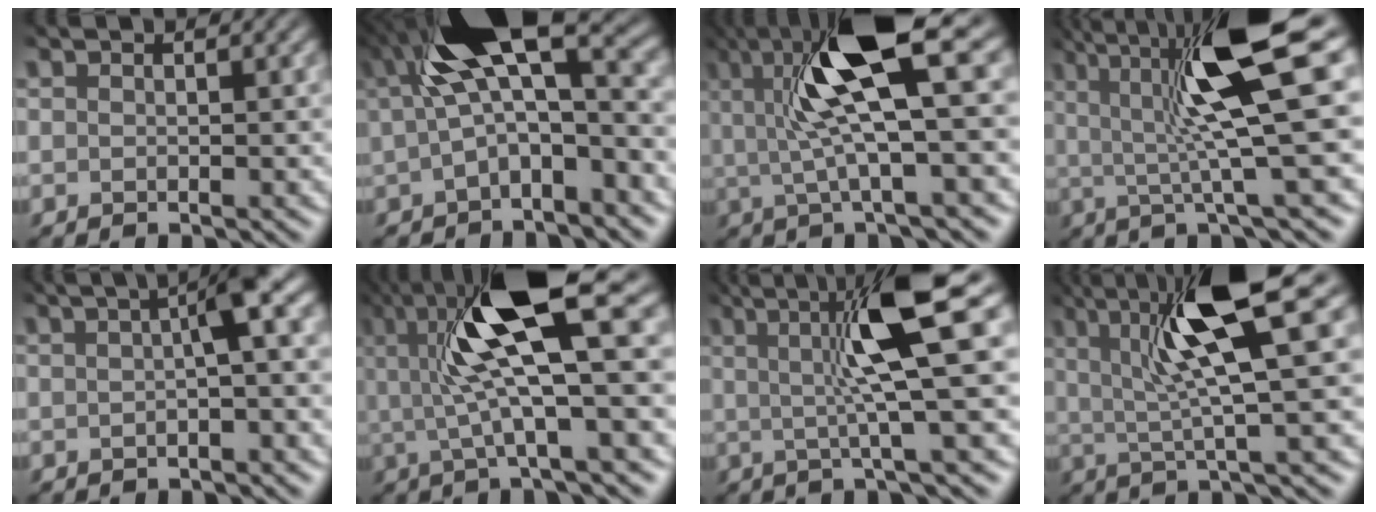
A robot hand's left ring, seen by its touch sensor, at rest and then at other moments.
{"total": 8.3, "force": [1.6, 3.1, 7.5], "torque": [-0.132, 0.009, 0.021]}
{"total": 8.4, "force": [2.5, 1.7, 7.8], "torque": [-0.152, -0.003, 0.051]}
{"total": 9.3, "force": [1.7, 1.5, 9.0], "torque": [-0.151, 0.000, 0.030]}
{"total": 3.5, "force": [0.3, 0.4, 3.4], "torque": [-0.053, 0.013, 0.005]}
{"total": 9.3, "force": [2.2, 2.1, 8.8], "torque": [-0.171, -0.003, 0.047]}
{"total": 6.8, "force": [1.1, 0.6, 6.7], "torque": [-0.107, 0.001, 0.018]}
{"total": 7.7, "force": [2.6, 1.2, 7.1], "torque": [-0.131, -0.004, 0.048]}